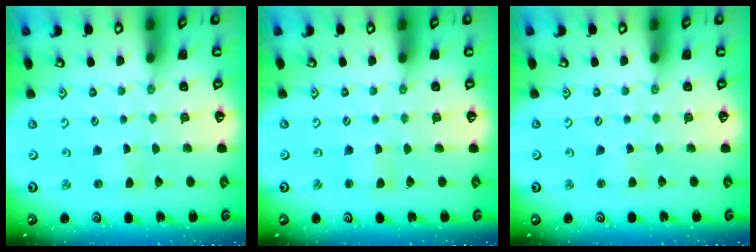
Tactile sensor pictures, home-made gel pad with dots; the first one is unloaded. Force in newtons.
{"total": 1.1, "press": 1.0, "slide": 0.2}
{"total": 2.1, "press": 2.0, "slide": 0.3}